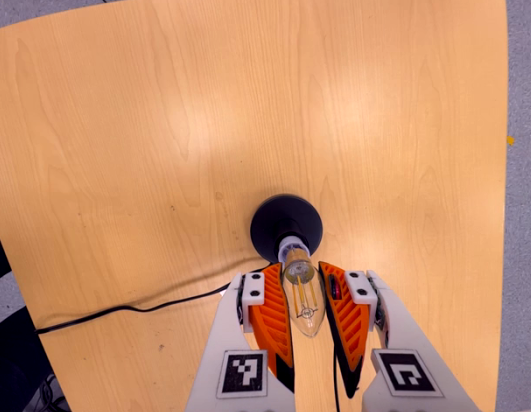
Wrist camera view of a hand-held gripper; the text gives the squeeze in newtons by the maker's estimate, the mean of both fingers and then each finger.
{"total": 20.9, "left": 22.9, "right": 18.9}